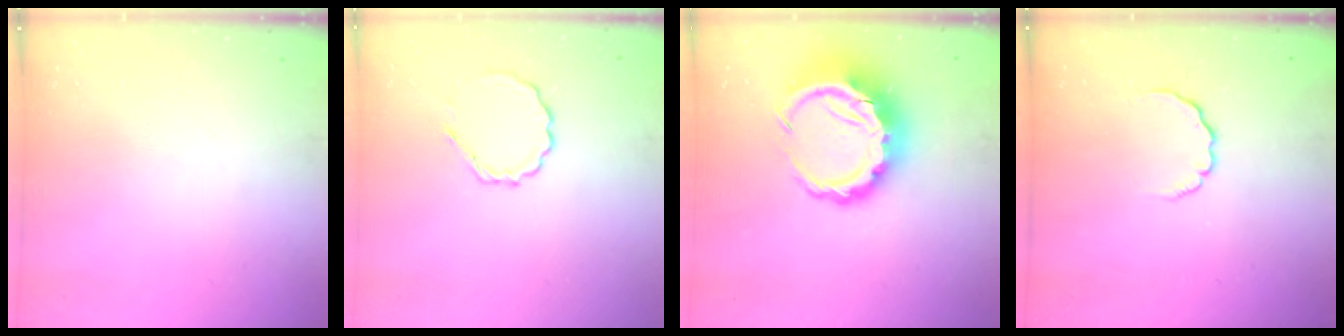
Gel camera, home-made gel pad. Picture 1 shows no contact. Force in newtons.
{"total": 3.4, "press": 3.3, "slide": 1.0}
{"total": 10.7, "press": 10.4, "slide": 2.6}
{"total": 3.0, "press": 2.9, "slide": 0.7}